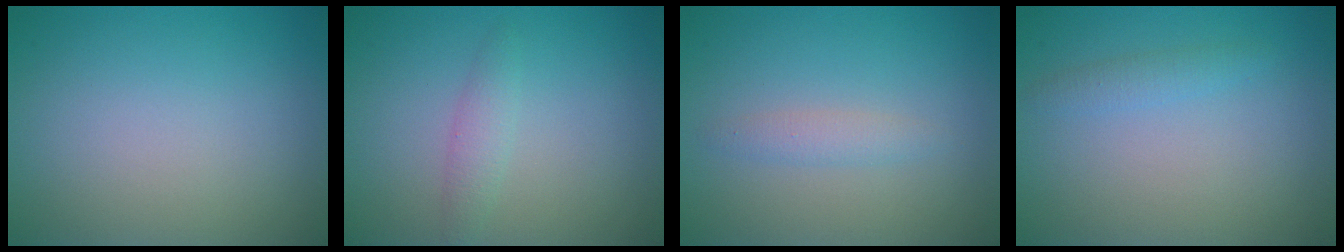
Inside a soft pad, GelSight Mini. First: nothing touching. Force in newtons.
{"total": 1.5, "press": 1.5, "slide": 0.1}
{"total": 1.4, "press": 1.4, "slide": 0.0}
{"total": 1.2, "press": 1.2, "slide": 0.1}